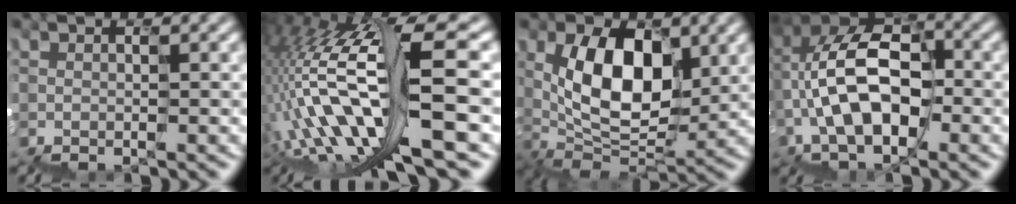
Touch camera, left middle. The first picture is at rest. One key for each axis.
{"total": 12.3, "fx": -2.1, "fy": 3.1, "fz": 11.7, "tx": -0.247, "ty": 0.028, "tz": -0.028}
{"total": 6.5, "fx": 1.3, "fy": 4.0, "fz": 5.0, "tx": -0.107, "ty": 0.003, "tz": 0.023}
{"total": 10.3, "fx": -1.4, "fy": 6.0, "fz": 8.2, "tx": -0.168, "ty": 0.028, "tz": -0.033}